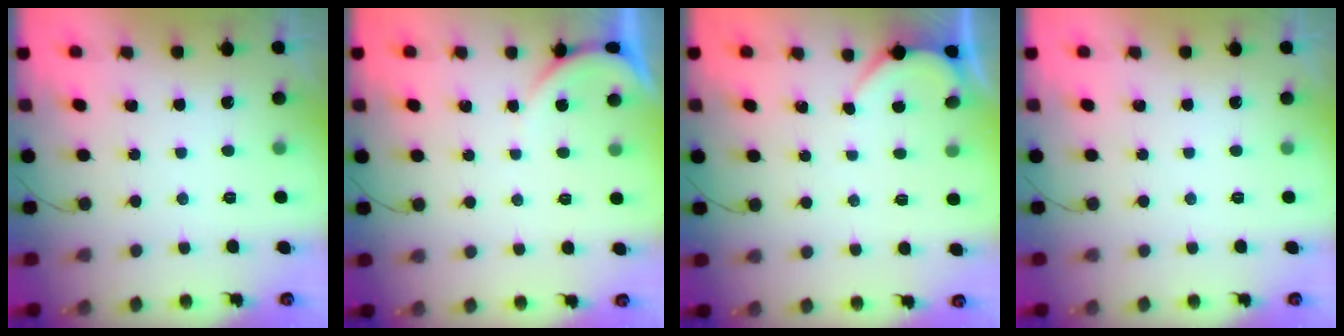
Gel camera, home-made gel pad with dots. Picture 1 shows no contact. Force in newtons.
{"total": 1.6, "press": 1.6, "slide": 0.1}
{"total": 2.1, "press": 2.1, "slide": 0.3}
{"total": 0.0}